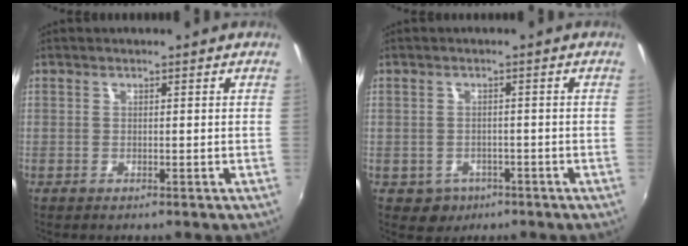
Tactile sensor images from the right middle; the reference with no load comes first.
{"total": 3.5, "force": [-1.6, 3.0, 0.8], "torque": [-0.027, -0.001, -0.017]}